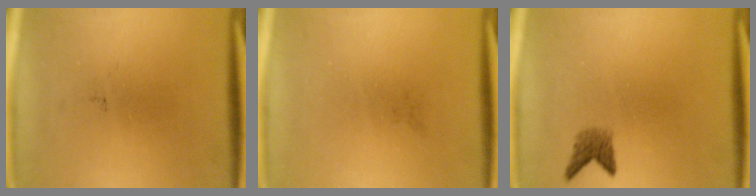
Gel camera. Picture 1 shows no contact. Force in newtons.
{"total": 0.0}
{"total": 2.0}